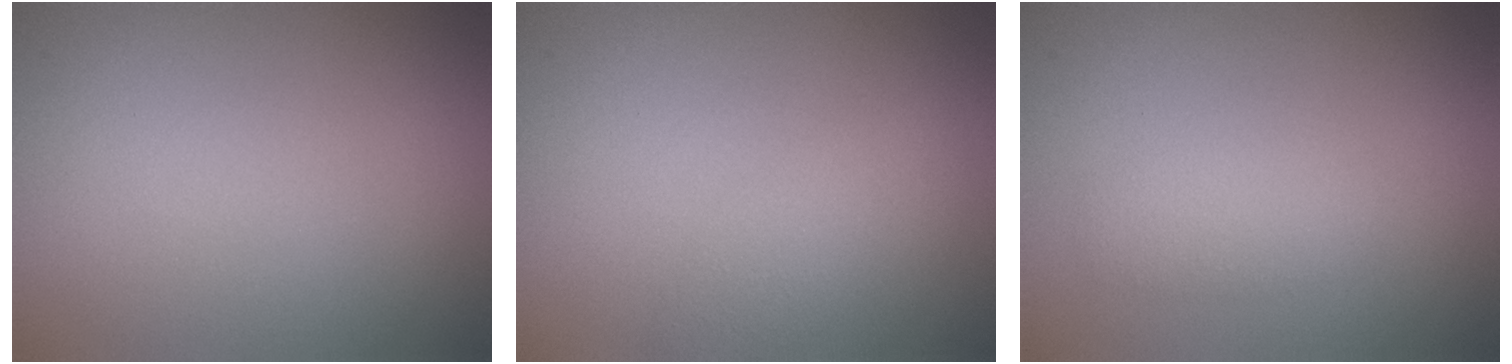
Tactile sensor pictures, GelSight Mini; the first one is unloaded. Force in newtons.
{"total": 2.1, "press": 2.1, "slide": 0.1}
{"total": 1.9, "press": 1.9, "slide": 0.1}